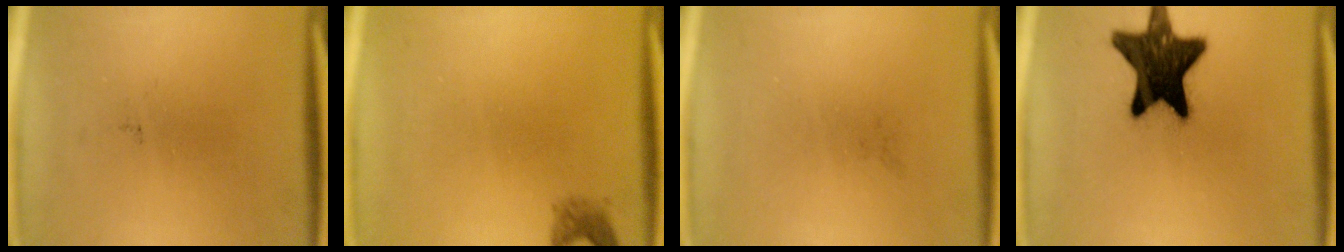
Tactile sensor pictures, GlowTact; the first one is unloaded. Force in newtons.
{"total": 1.5}
{"total": 0.0}
{"total": 16.7}